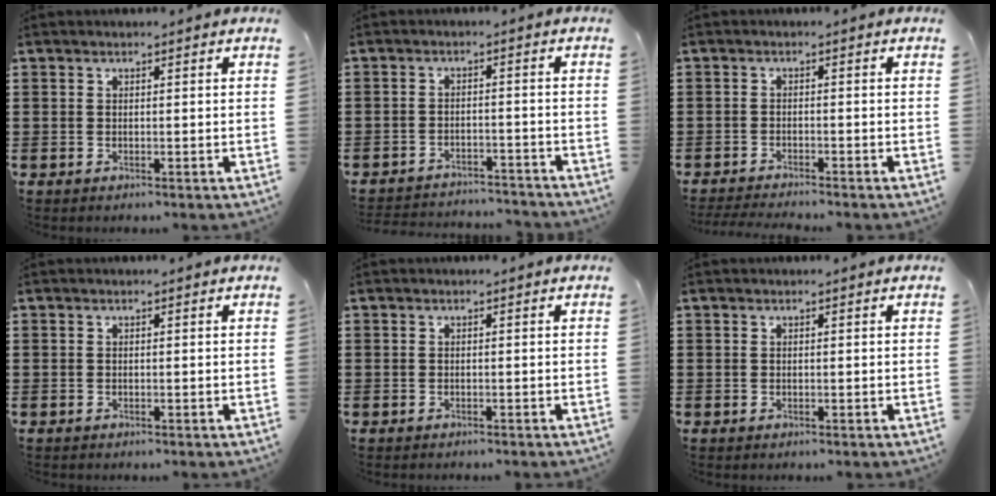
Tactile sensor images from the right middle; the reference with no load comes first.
{"total": 3.2, "force": [-3.2, 0.2, -0.1], "torque": [-0.005, 0.000, -0.069]}
{"total": 2.1, "force": [-2.1, -0.1, 0.5], "torque": [-0.009, -0.002, -0.041]}
{"total": 0.0}
{"total": 0.5, "force": [-0.5, 0.0, 0.0], "torque": [-0.001, -0.001, -0.011]}
{"total": 0.0}